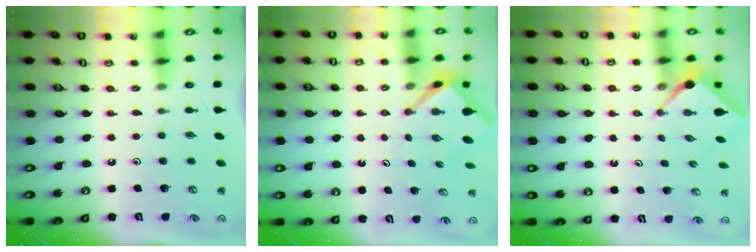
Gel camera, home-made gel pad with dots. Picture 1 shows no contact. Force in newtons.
{"total": 3.2, "press": 3.2, "slide": 0.3}
{"total": 2.3, "press": 2.3, "slide": 0.3}